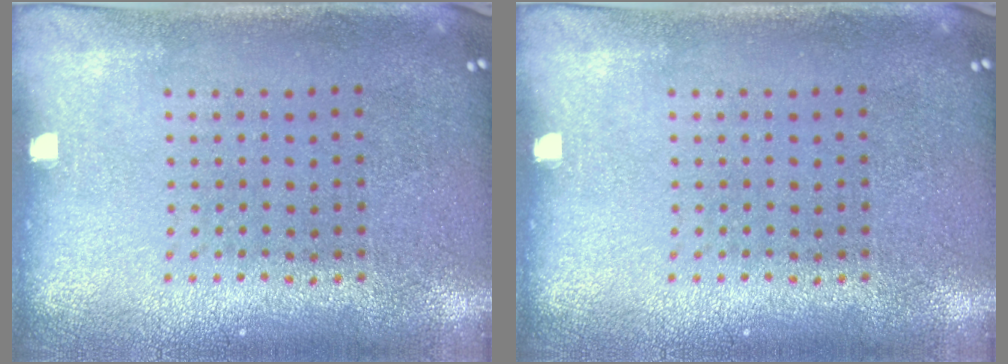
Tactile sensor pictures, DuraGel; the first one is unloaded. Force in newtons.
{"total": 0.0}